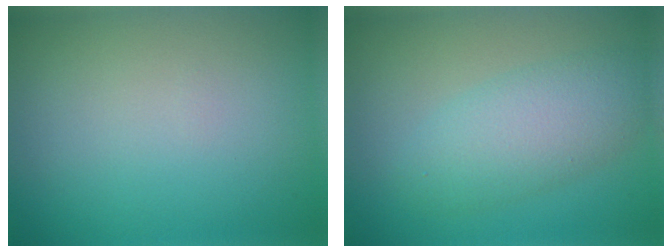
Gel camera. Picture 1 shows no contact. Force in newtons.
{"total": 4.4, "press": 4.4, "slide": 0.1}